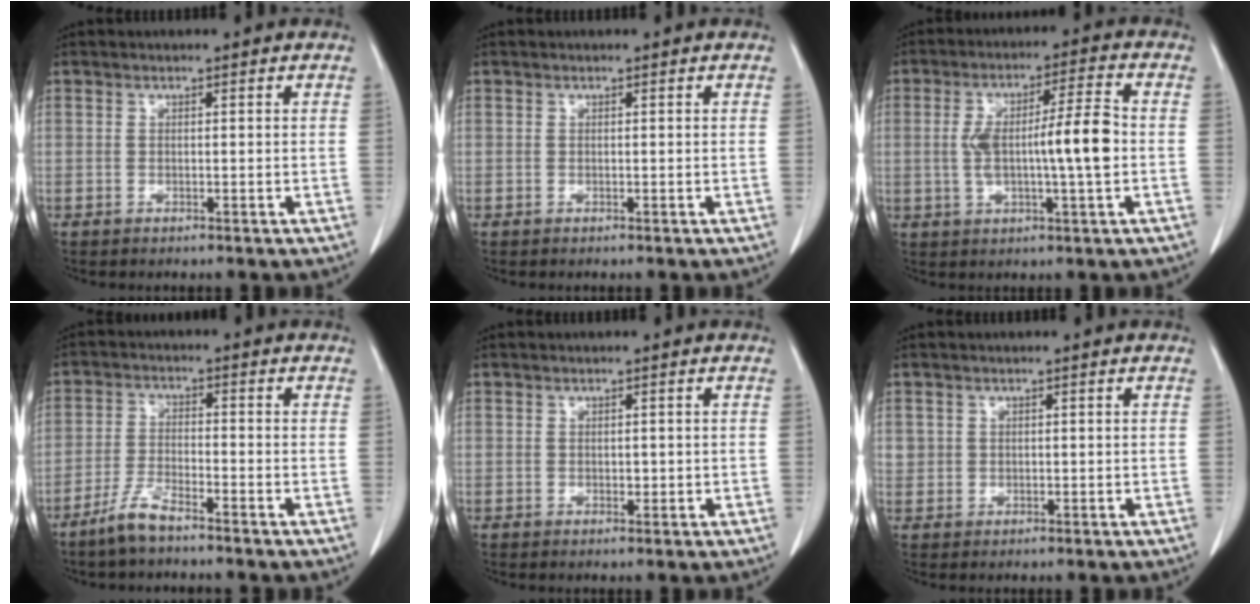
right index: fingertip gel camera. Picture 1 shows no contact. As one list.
[{"total": 0.0}, {"total": 10.5, "force": [-0.7, 1.0, 10.4], "torque": [-0.182, 0.016, -0.014]}, {"total": 4.8, "force": [-4.0, 0.6, 2.6], "torque": [-0.058, -0.007, -0.086]}, {"total": 1.2, "force": [-0.1, 0.8, 0.9], "torque": [-0.011, 0.000, 0.000]}, {"total": 1.6, "force": [0.4, 1.5, 0.3], "torque": [0.005, 0.003, 0.005]}]